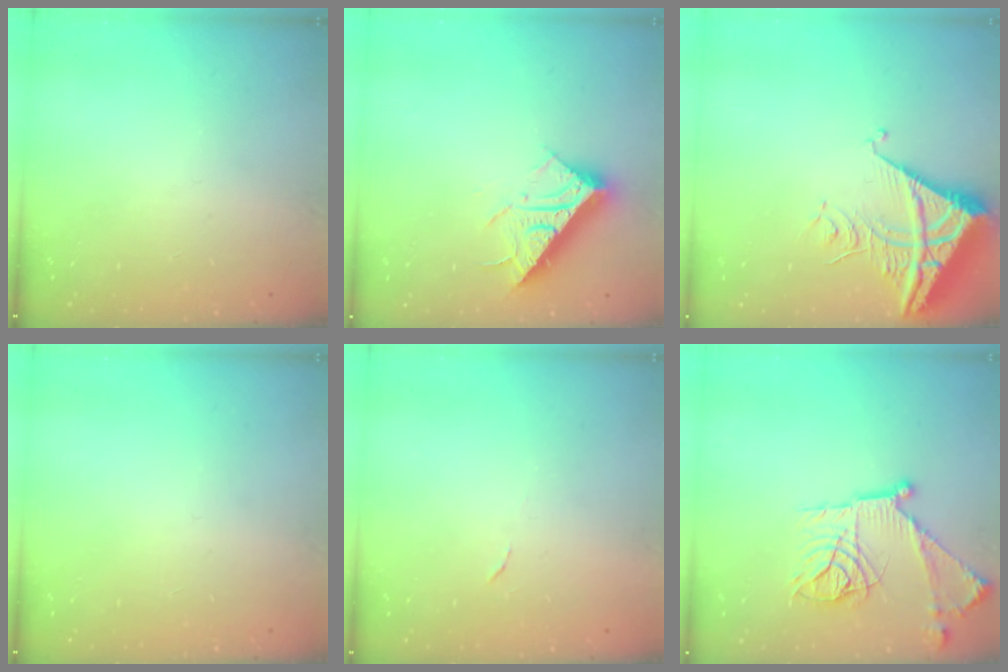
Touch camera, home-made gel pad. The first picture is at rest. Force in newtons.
{"total": 17.0, "press": 17.0, "slide": 0.3}
{"total": 9.1, "press": 9.1, "slide": 1.0}
{"total": 0.0}
{"total": 3.7, "press": 3.7, "slide": 0.2}
{"total": 18.7, "press": 18.6, "slide": 1.5}